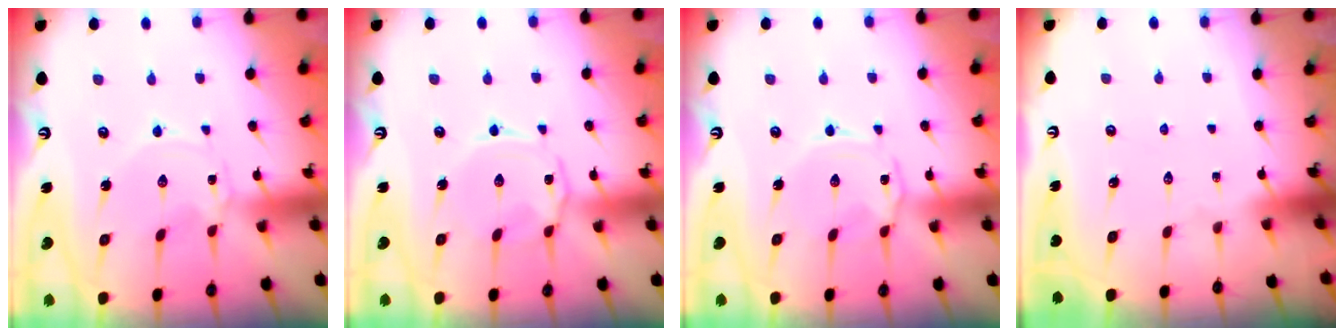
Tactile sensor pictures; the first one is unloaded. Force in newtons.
{"total": 2.2, "press": 2.1, "slide": 0.4}
{"total": 1.5, "press": 1.5, "slide": 0.4}
{"total": 0.0}